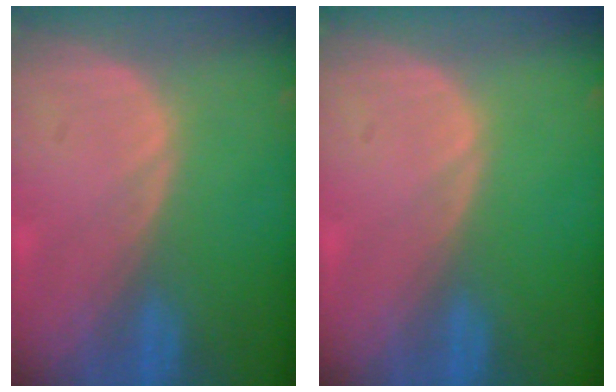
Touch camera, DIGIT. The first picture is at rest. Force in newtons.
{"total": 0.0}